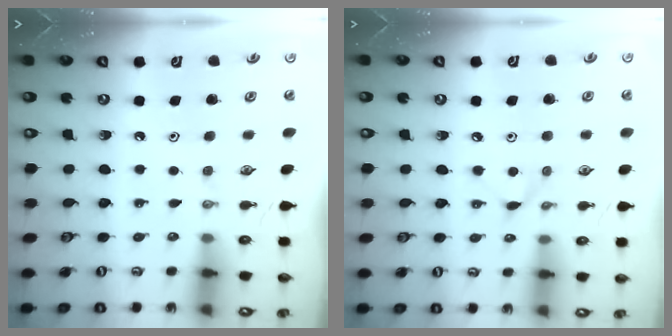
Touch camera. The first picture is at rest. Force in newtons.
{"total": 5.6, "press": 5.5, "slide": 0.7}